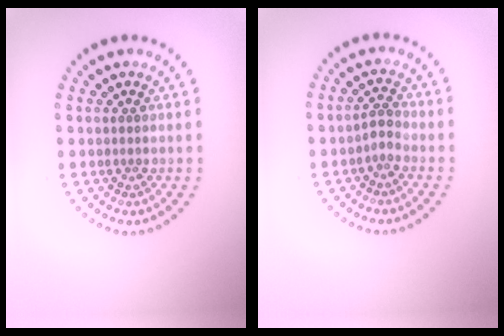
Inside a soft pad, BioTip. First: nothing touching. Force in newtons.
{"total": 1.2, "press": 1.0, "slide": 0.7}